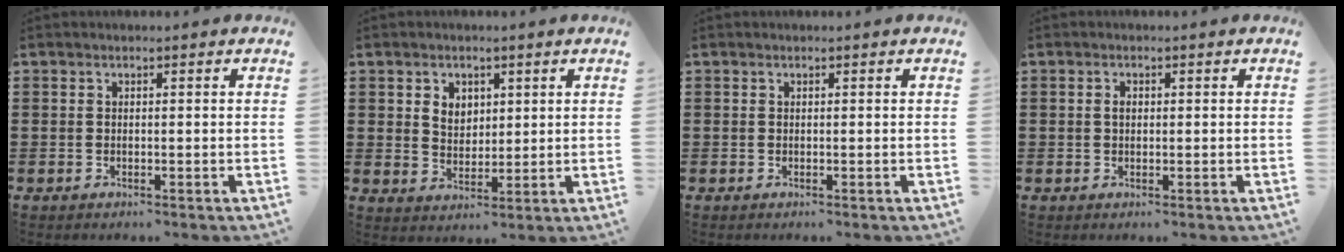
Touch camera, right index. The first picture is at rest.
{"total": 3.3, "force": [1.6, 2.8, 1.0], "torque": [-0.023, 0.008, 0.026]}
{"total": 0.0}
{"total": 1.0, "force": [0.1, 0.6, 0.7], "torque": [-0.016, 0.004, 0.002]}